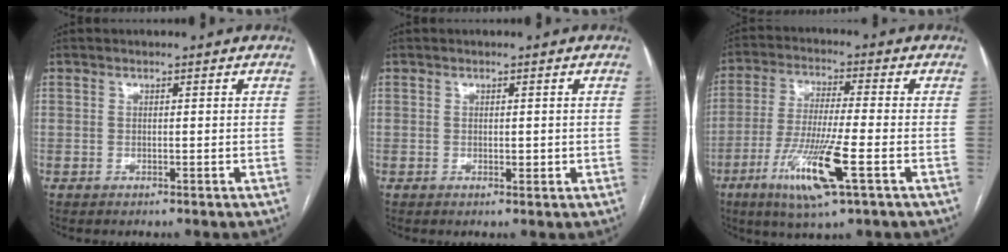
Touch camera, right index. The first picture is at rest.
{"total": 1.4, "force": [-0.1, 0.7, 1.2], "torque": [-0.015, -0.002, 0.002]}
{"total": 12.4, "force": [-5.1, 0.6, 11.3], "torque": [-0.227, -0.023, -0.092]}